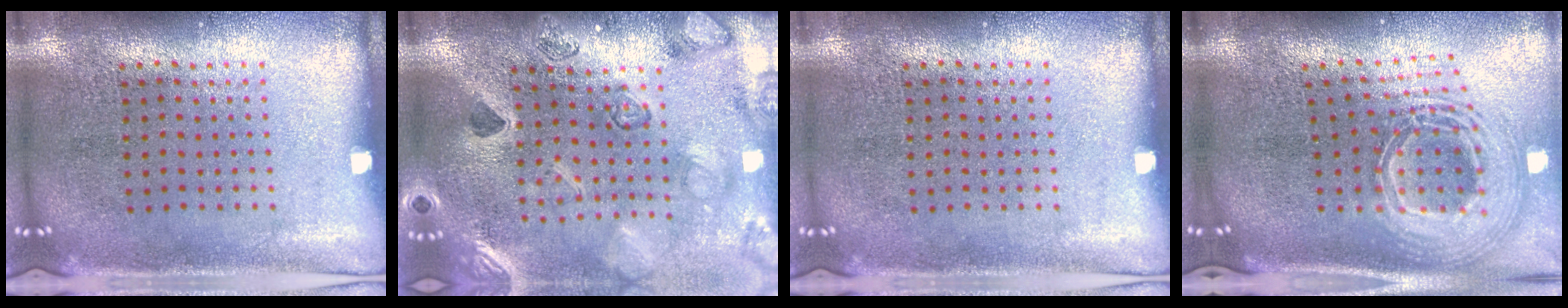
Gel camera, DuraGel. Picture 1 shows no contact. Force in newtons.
{"total": 2.4, "press": 2.4, "slide": 0.3}
{"total": 0.0}
{"total": 2.8, "press": 1.9, "slide": 2.0}